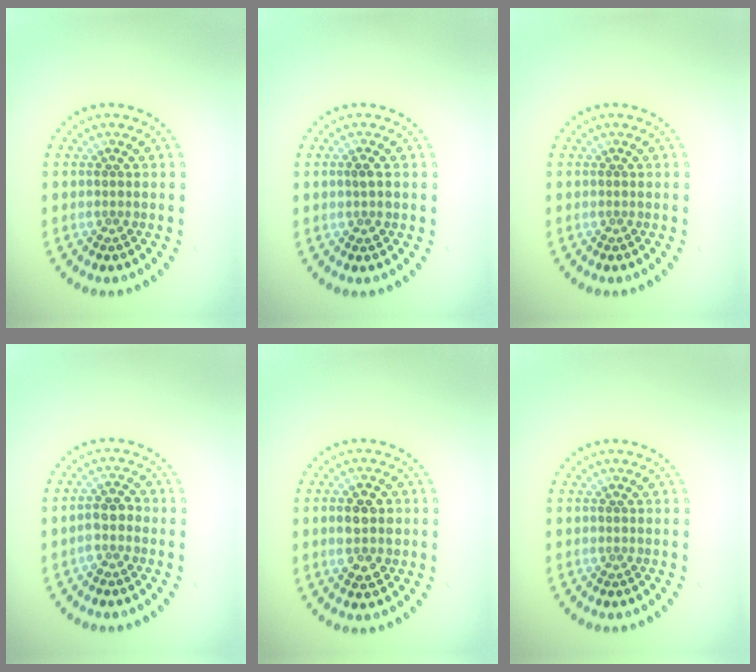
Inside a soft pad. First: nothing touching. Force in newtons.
{"total": 1.2, "press": 1.1, "slide": 0.1}
{"total": 0.0}
{"total": 1.9, "press": 1.7, "slide": 0.8}
{"total": 3.7, "press": 3.7, "slide": 0.1}
{"total": 0.0}